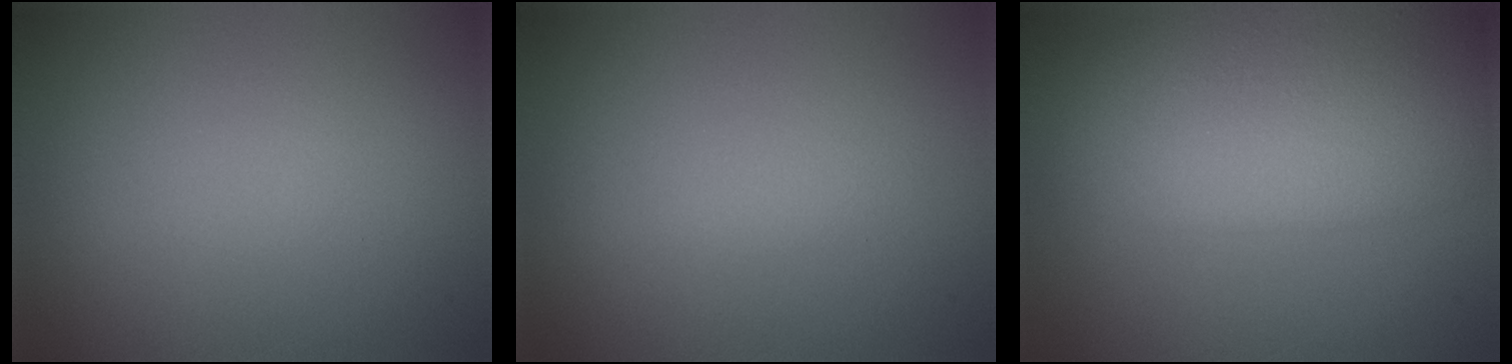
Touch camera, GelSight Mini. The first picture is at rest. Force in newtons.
{"total": 0.6, "press": 0.6, "slide": 0.1}
{"total": 10.6, "press": 10.5, "slide": 0.9}